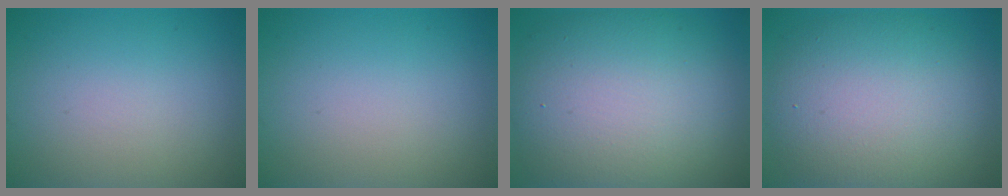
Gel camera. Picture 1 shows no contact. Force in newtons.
{"total": 0.0}
{"total": 12.0, "press": 12.0, "slide": 0.7}
{"total": 10.3, "press": 10.3, "slide": 0.2}